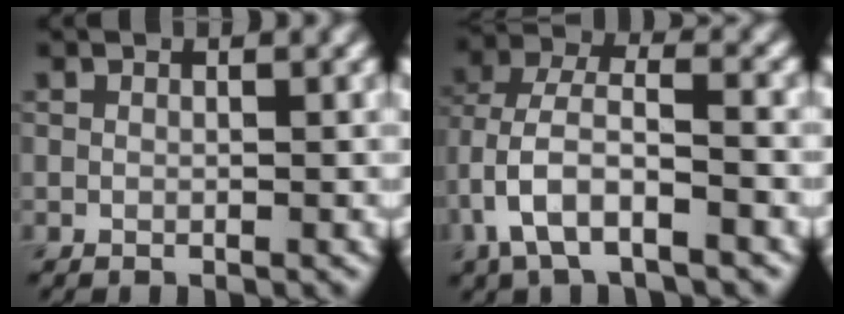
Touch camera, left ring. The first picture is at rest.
{"total": 6.9, "force": [-2.7, 3.4, 5.4], "torque": [-0.109, 0.011, -0.056]}